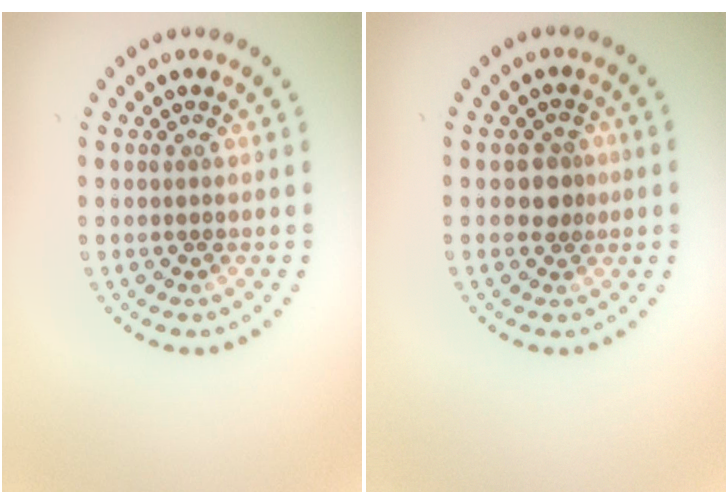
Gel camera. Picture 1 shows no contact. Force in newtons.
{"total": 1.9, "press": 1.6, "slide": 1.1}